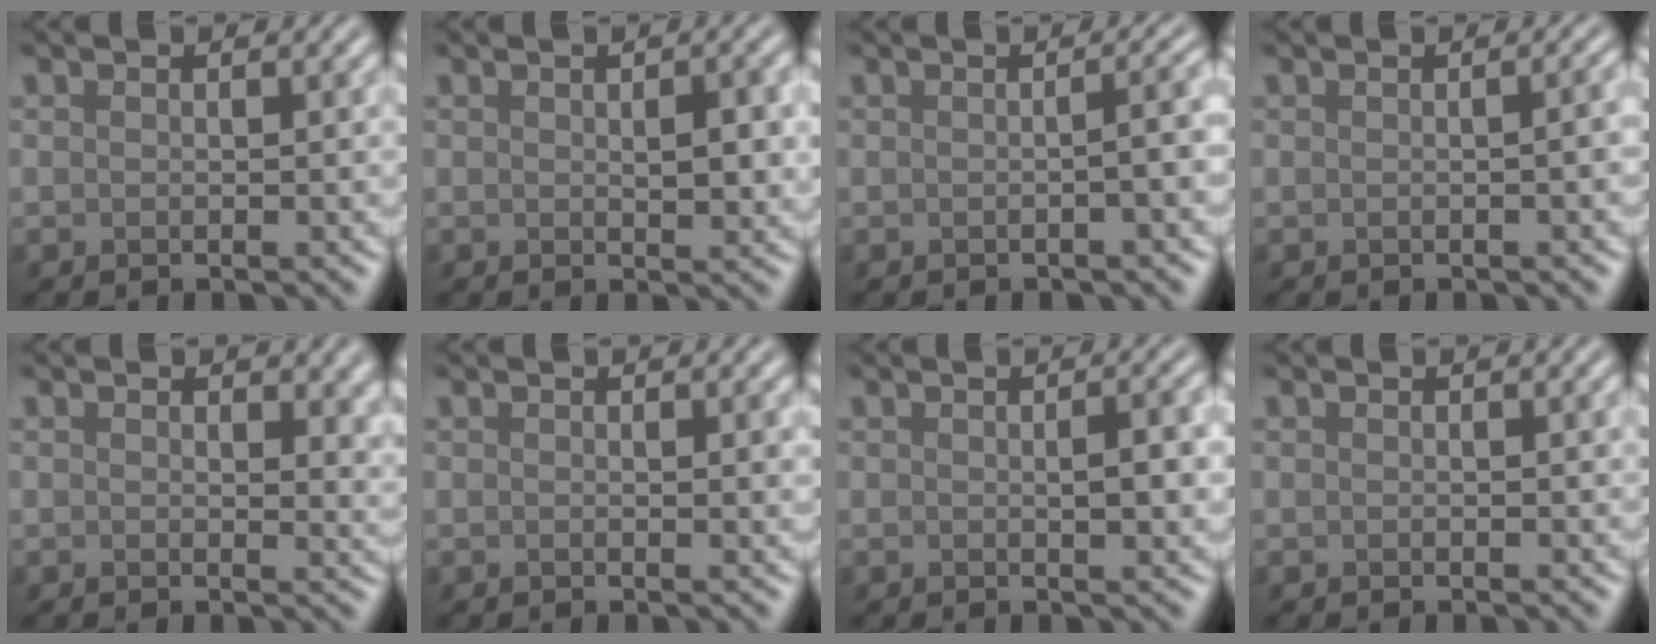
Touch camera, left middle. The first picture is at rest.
{"total": 2.8, "force": [0.2, 1.2, 2.5], "torque": [-0.035, -0.003, 0.006]}
{"total": 2.7, "force": [-0.2, 1.0, 2.5], "torque": [-0.013, 0.011, -0.005]}
{"total": 2.4, "force": [-0.1, 1.0, 2.1], "torque": [-0.009, 0.006, 0.002]}
{"total": 2.9, "force": [1.1, 1.7, 2.1], "torque": [-0.020, -0.008, 0.013]}
{"total": 0.8, "force": [0.3, 0.1, 0.8], "torque": [-0.007, -0.002, 0.004]}
{"total": 2.6, "force": [0.1, 0.6, 2.5], "torque": [-0.036, 0.000, 0.002]}
{"total": 0.0}